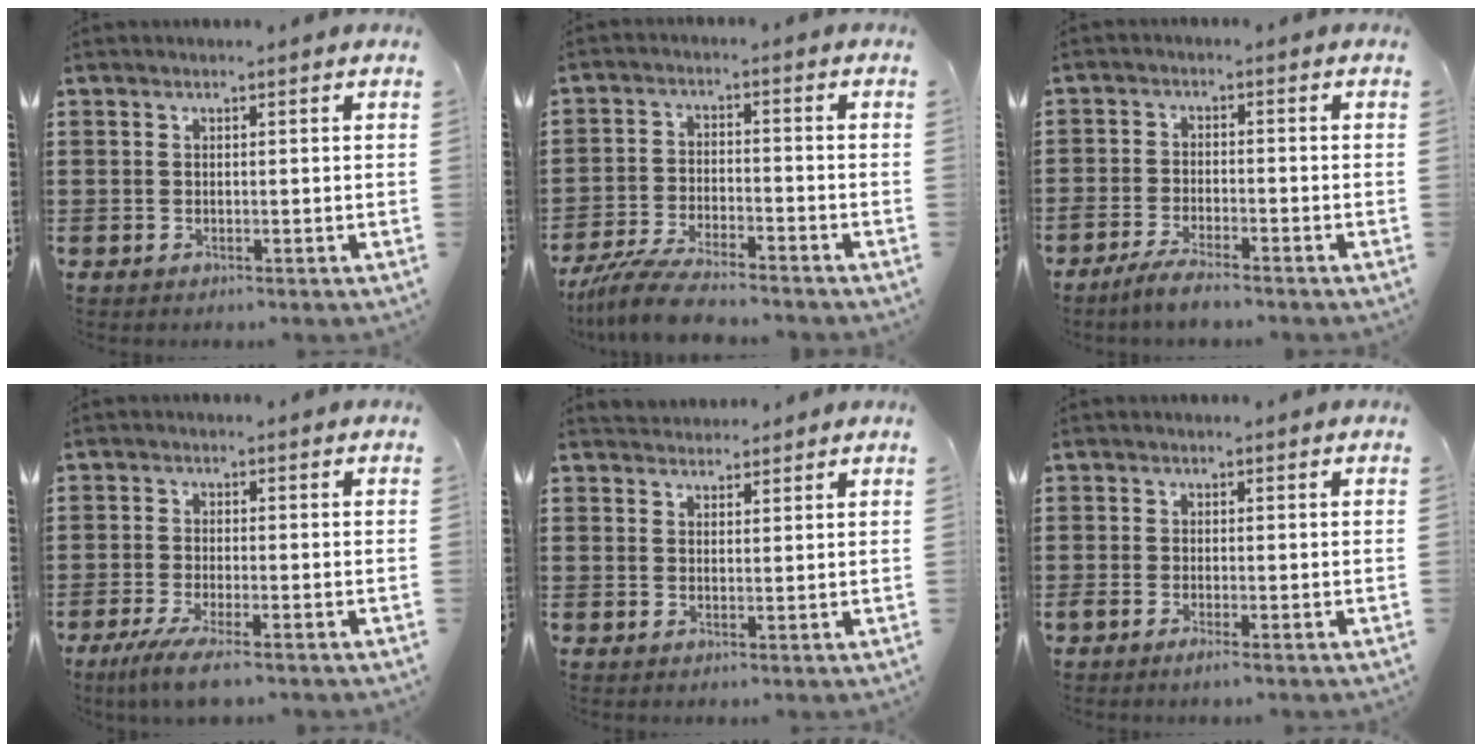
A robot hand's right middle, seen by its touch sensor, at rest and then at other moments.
{"total": 6.6, "force": [-6.0, 0.6, 2.6], "torque": [-0.066, -0.006, -0.118]}
{"total": 3.7, "force": [-3.3, 0.2, 1.5], "torque": [-0.034, 0.001, -0.067]}
{"total": 4.1, "force": [-3.0, 0.2, 2.8], "torque": [-0.066, -0.017, -0.060]}
{"total": 2.2, "force": [2.1, 0.5, -0.4], "torque": [0.001, 0.000, 0.043]}
{"total": 1.1, "force": [-0.6, 0.1, 0.9], "torque": [-0.016, -0.004, -0.010]}